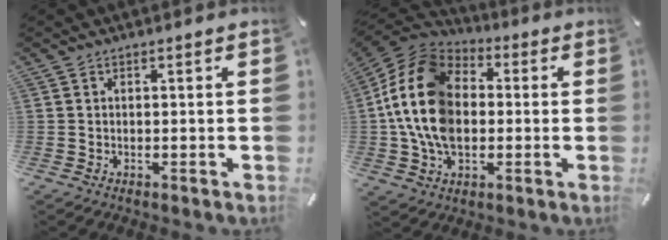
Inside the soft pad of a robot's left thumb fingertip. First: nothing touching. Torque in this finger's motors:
{"motor_torque": [0.56, 1.88, 2.77, 0.00, 0.46]}